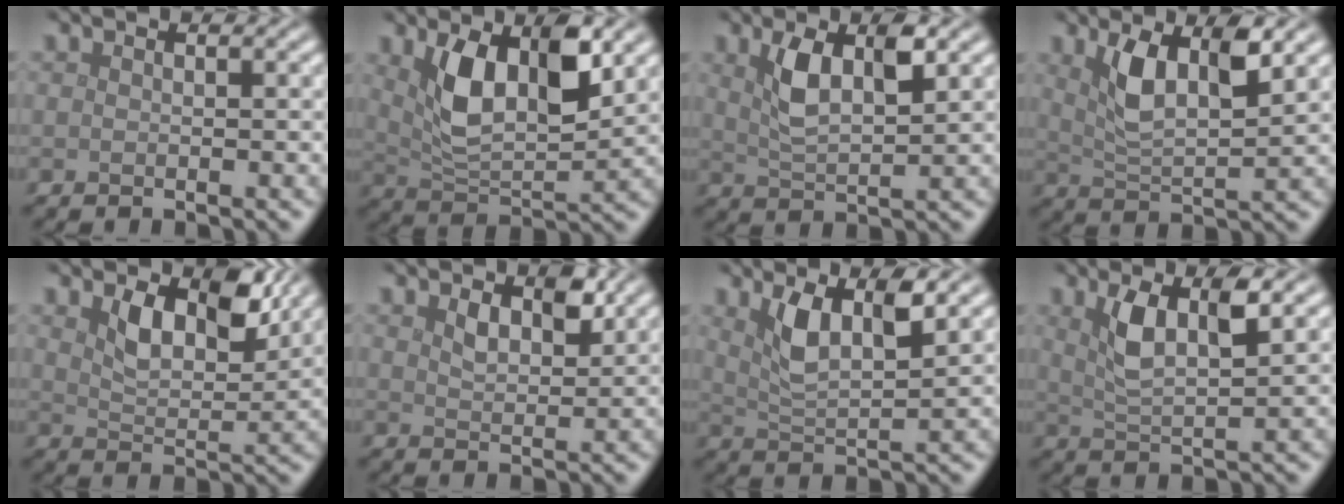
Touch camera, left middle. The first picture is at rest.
{"total": 7.0, "force": [2.4, 3.1, 5.8], "torque": [-0.114, -0.003, 0.049]}
{"total": 4.3, "force": [1.8, 1.4, 3.7], "torque": [-0.079, 0.003, 0.033]}
{"total": 5.1, "force": [2.3, 1.7, 4.2], "torque": [-0.089, 0.001, 0.043]}
{"total": 5.1, "force": [2.7, 2.5, 3.6], "torque": [-0.071, -0.008, 0.041]}
{"total": 2.5, "force": [1.4, 1.2, 1.7], "torque": [-0.034, -0.002, 0.024]}
{"total": 4.5, "force": [2.2, 1.3, 3.7], "torque": [-0.078, 0.000, 0.043]}
{"total": 4.3, "force": [1.9, 1.2, 3.6], "torque": [-0.078, 0.002, 0.038]}